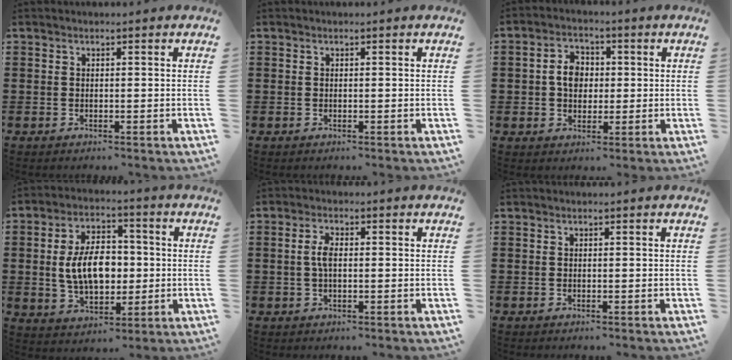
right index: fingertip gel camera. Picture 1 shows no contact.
{"total": 0.0}
{"total": 4.8, "force": [0.1, 3.6, 3.2], "torque": [-0.078, 0.012, -0.004]}
{"total": 9.4, "force": [0.1, 5.7, 7.5], "torque": [-0.148, 0.006, -0.004]}
{"total": 3.3, "force": [0.1, 1.3, 3.1], "torque": [-0.068, 0.000, -0.002]}
{"total": 0.0}